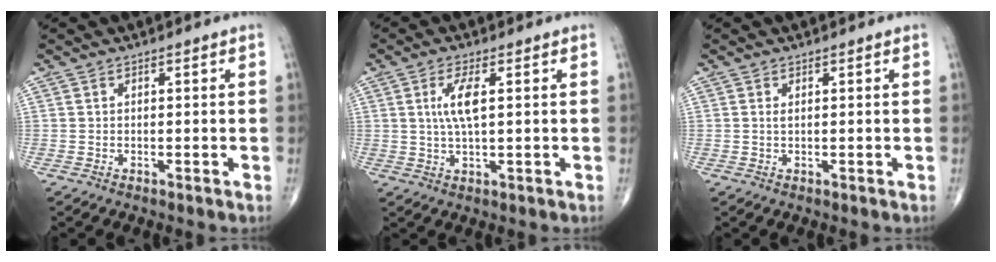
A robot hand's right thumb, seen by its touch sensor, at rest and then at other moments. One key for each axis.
{"total": 5.4, "fx": 1.2, "fy": 1.4, "fz": 5.0, "tx": -0.110, "ty": -0.003, "tz": 0.024}
{"total": 0.5, "fx": 0.3, "fy": 0.1, "fz": 0.4, "tx": -0.010, "ty": -0.001, "tz": 0.006}